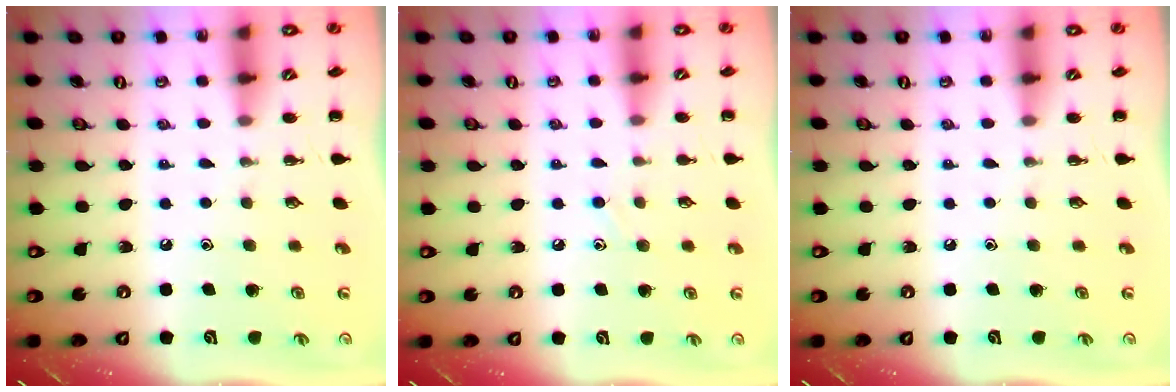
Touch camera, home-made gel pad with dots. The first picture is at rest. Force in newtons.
{"total": 6.5, "press": 6.1, "slide": 2.3}
{"total": 0.0}